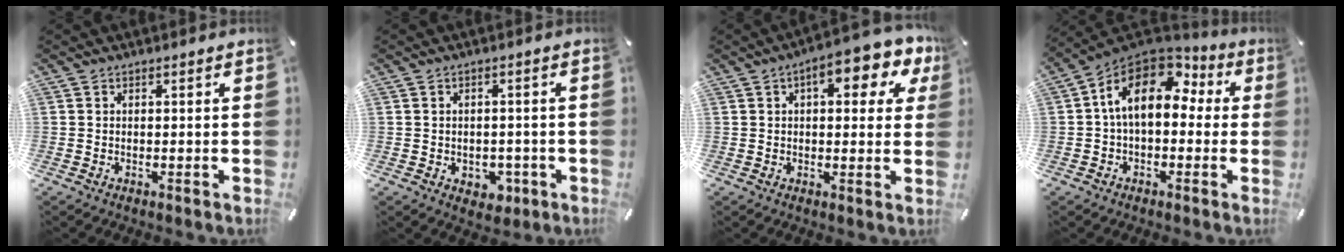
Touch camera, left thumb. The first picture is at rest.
{"total": 3.8, "force": [-1.1, 3.0, 1.9], "torque": [-0.015, 0.000, -0.020]}
{"total": 10.5, "force": [4.8, 4.4, 8.2], "torque": [-0.108, -0.016, 0.074]}
{"total": 13.9, "force": [2.4, 8.9, 10.4], "torque": [-0.208, -0.001, 0.038]}